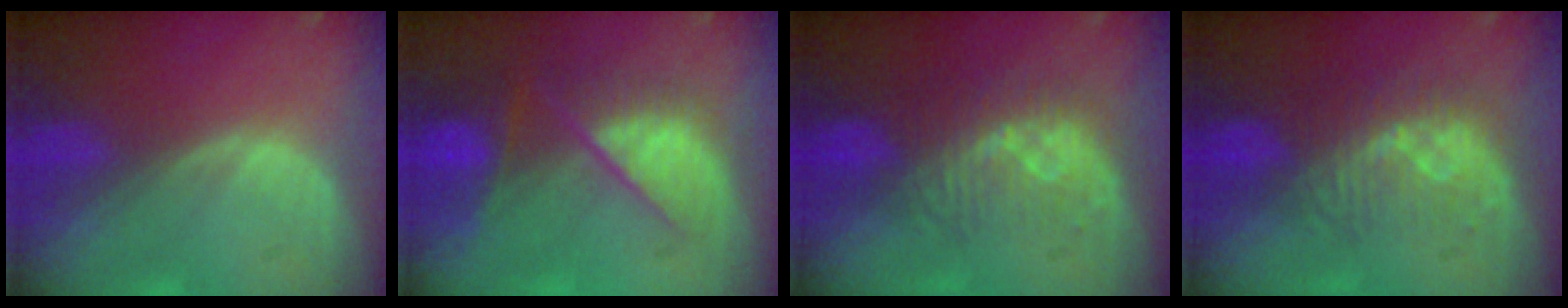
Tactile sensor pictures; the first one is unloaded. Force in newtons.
{"total": 9.8, "press": 8.3, "slide": 5.2}
{"total": 8.2, "press": 7.4, "slide": 3.5}
{"total": 8.2, "press": 7.4, "slide": 3.5}